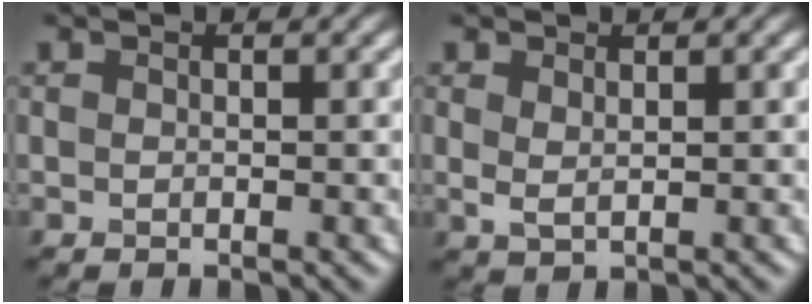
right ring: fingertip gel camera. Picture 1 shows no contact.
{"total": 1.2, "force": [0.8, 0.4, 0.8], "torque": [-0.022, -0.005, 0.017]}